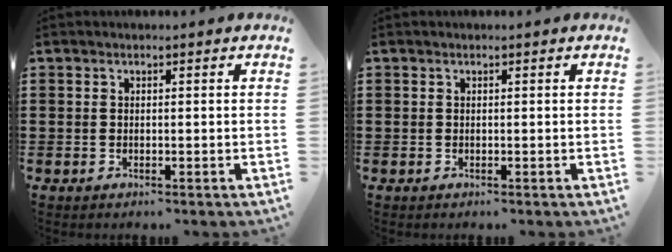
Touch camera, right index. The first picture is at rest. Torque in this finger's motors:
{"motor_torque": [0.00, 0.00, 0.00, 0.00]}